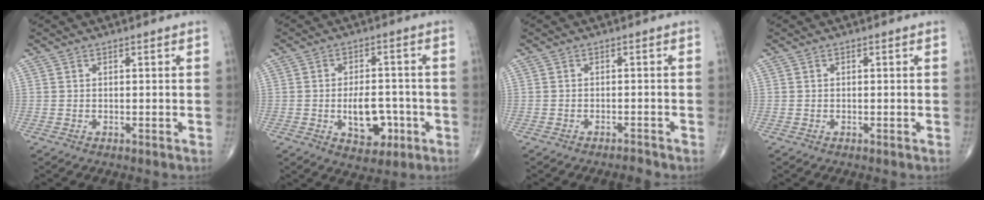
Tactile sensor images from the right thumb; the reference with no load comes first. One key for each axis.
{"total": 8.7, "fx": -2.3, "fy": 5.2, "fz": 6.6, "tx": -0.075, "ty": 0.016, "tz": -0.024}
{"total": 1.1, "fx": -1.1, "fy": 0.1, "fz": 0.1, "tx": -0.006, "ty": 0.007, "tz": -0.017}
{"total": 0.0}